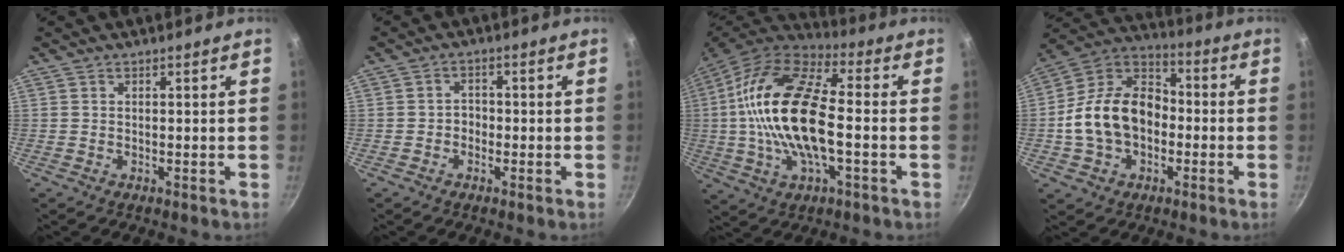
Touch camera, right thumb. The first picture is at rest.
{"total": 2.2, "force": [-0.8, 1.8, 1.0], "torque": [0.000, 0.012, -0.017]}
{"total": 21.4, "force": [-1.1, 9.5, 19.2], "torque": [-0.360, 0.030, -0.036]}
{"total": 16.9, "force": [-2.3, 12.1, 11.5], "torque": [-0.174, 0.046, -0.056]}